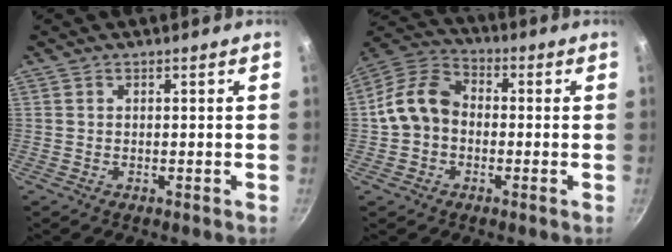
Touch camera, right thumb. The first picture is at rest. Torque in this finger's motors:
{"motor_torque": [0.02, 0.83, 0.06, -0.20, 0.26]}